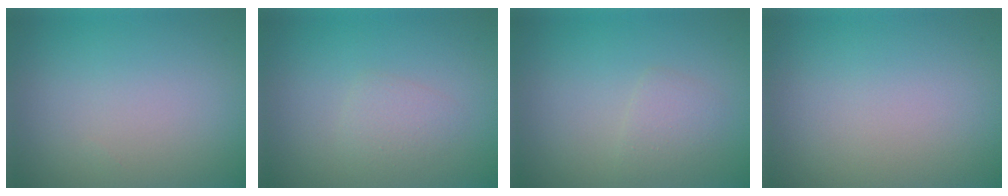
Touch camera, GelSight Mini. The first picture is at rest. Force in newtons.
{"total": 1.4, "press": 1.4, "slide": 0.1}
{"total": 1.5, "press": 1.5, "slide": 0.2}
{"total": 0.0}